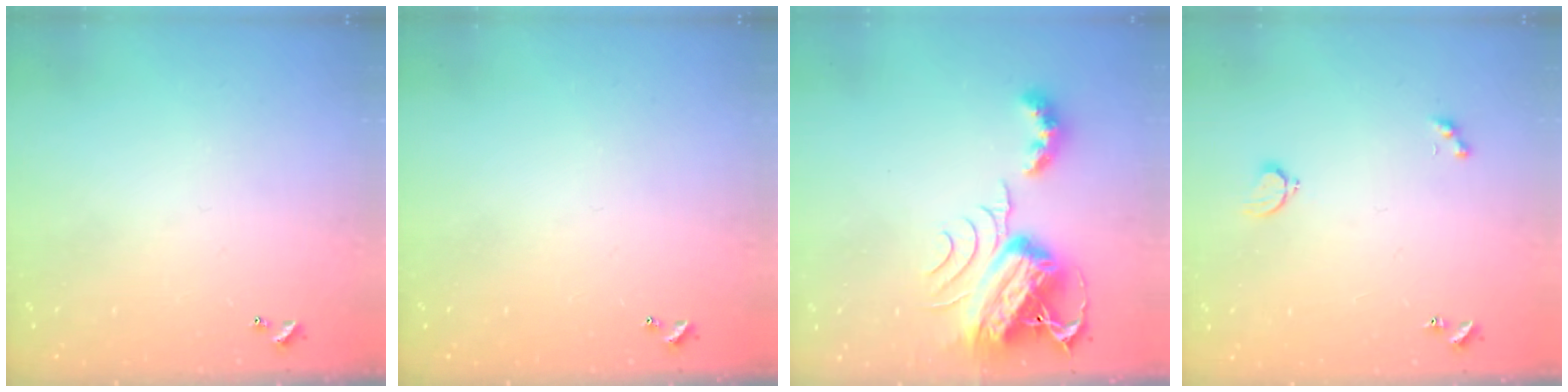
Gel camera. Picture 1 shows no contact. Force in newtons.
{"total": 0.0}
{"total": 10.9, "press": 10.8, "slide": 1.3}
{"total": 0.8, "press": 0.7, "slide": 0.4}